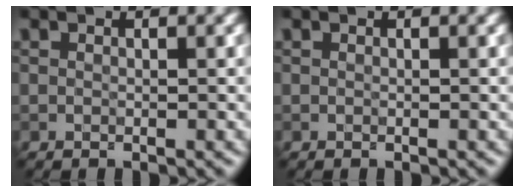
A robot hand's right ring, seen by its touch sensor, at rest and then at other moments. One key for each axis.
{"total": 0.0}